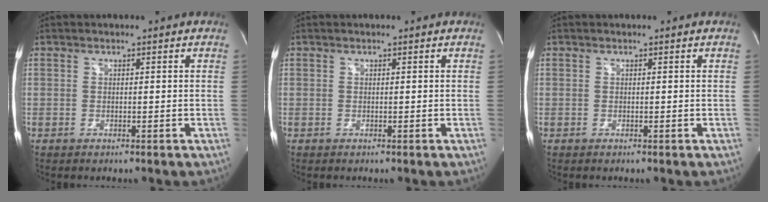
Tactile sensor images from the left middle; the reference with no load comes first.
{"total": 0.0}
{"total": 0.0}